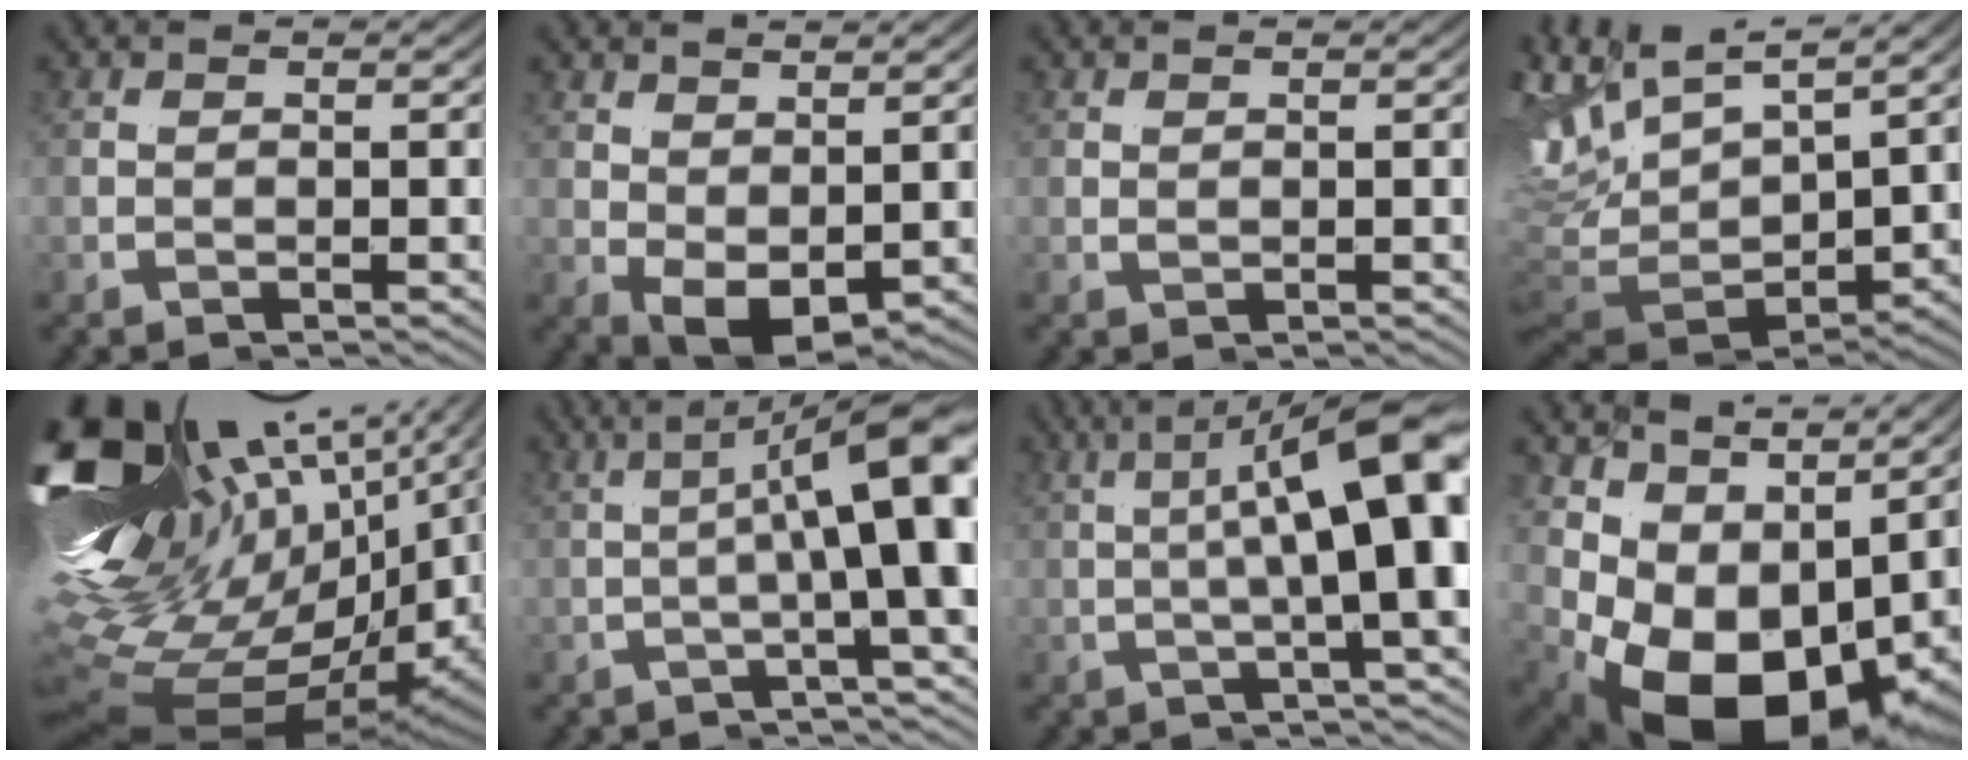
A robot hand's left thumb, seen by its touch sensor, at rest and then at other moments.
{"total": 1.4, "force": [-0.2, 0.4, 1.4], "torque": [-0.043, -0.008, -0.007]}
{"total": 0.6, "force": [0.4, -0.4, -0.2], "torque": [0.002, 0.003, 0.006]}
{"total": 10.2, "force": [1.6, 3.9, 9.2], "torque": [-0.206, 0.014, 0.019]}
{"total": 22.1, "force": [-1.4, 12.5, 18.2], "torque": [-0.318, 0.008, -0.032]}
{"total": 10.7, "force": [-0.3, 0.5, 10.7], "torque": [-0.138, 0.042, -0.021]}
{"total": 11.6, "force": [0.6, 0.2, 11.5], "torque": [-0.137, 0.050, -0.012]}
{"total": 10.9, "force": [-3.5, 5.5, 8.7], "torque": [-0.161, -0.021, -0.047]}